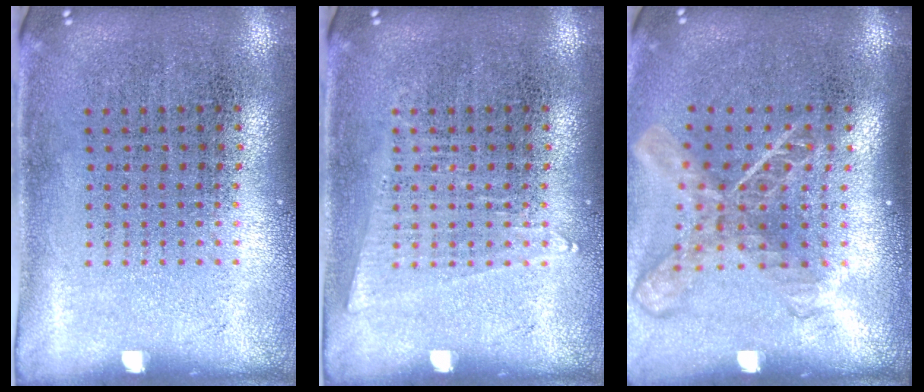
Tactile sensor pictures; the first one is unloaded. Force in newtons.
{"total": 1.0, "press": 1.0, "slide": 0.1}
{"total": 2.0, "press": 1.4, "slide": 1.3}